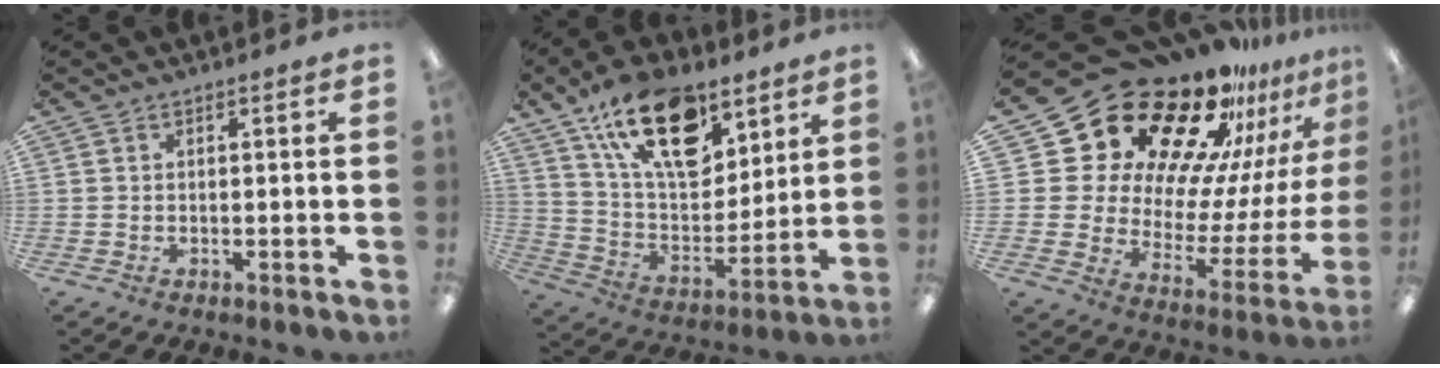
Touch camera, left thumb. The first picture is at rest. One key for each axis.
{"total": 21.8, "fx": 13.2, "fy": 11.0, "fz": 13.5, "tx": -0.222, "ty": -0.062, "tz": 0.232}
{"total": 25.8, "fx": 19.4, "fy": 12.3, "fz": 11.7, "tx": -0.204, "ty": -0.167, "tz": 0.348}